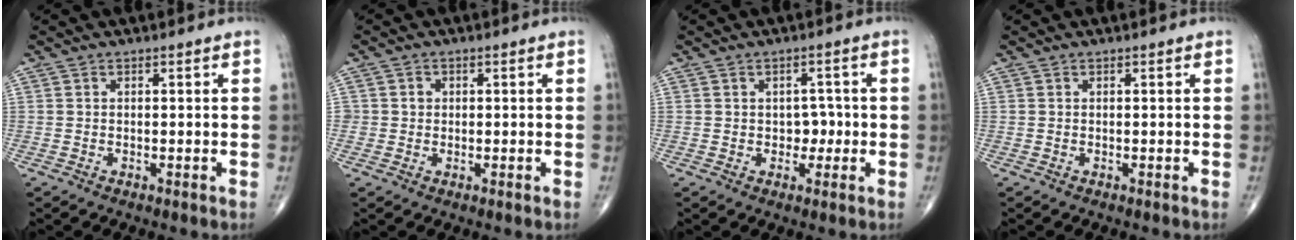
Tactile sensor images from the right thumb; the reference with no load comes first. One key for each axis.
{"total": 1.8, "fx": 0.1, "fy": 1.8, "fz": 0.3, "tx": 0.007, "ty": 0.004, "tz": 0.000}
{"total": 3.3, "fx": -0.3, "fy": 2.6, "fz": 2.0, "tx": 0.000, "ty": 0.006, "tz": -0.009}
{"total": 0.0}